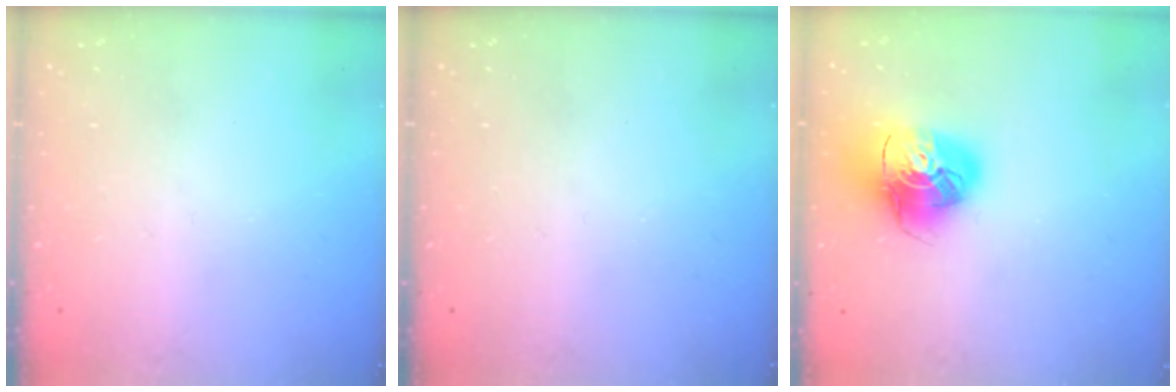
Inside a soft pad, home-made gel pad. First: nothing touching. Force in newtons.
{"total": 0.0}
{"total": 14.4, "press": 14.3, "slide": 1.8}